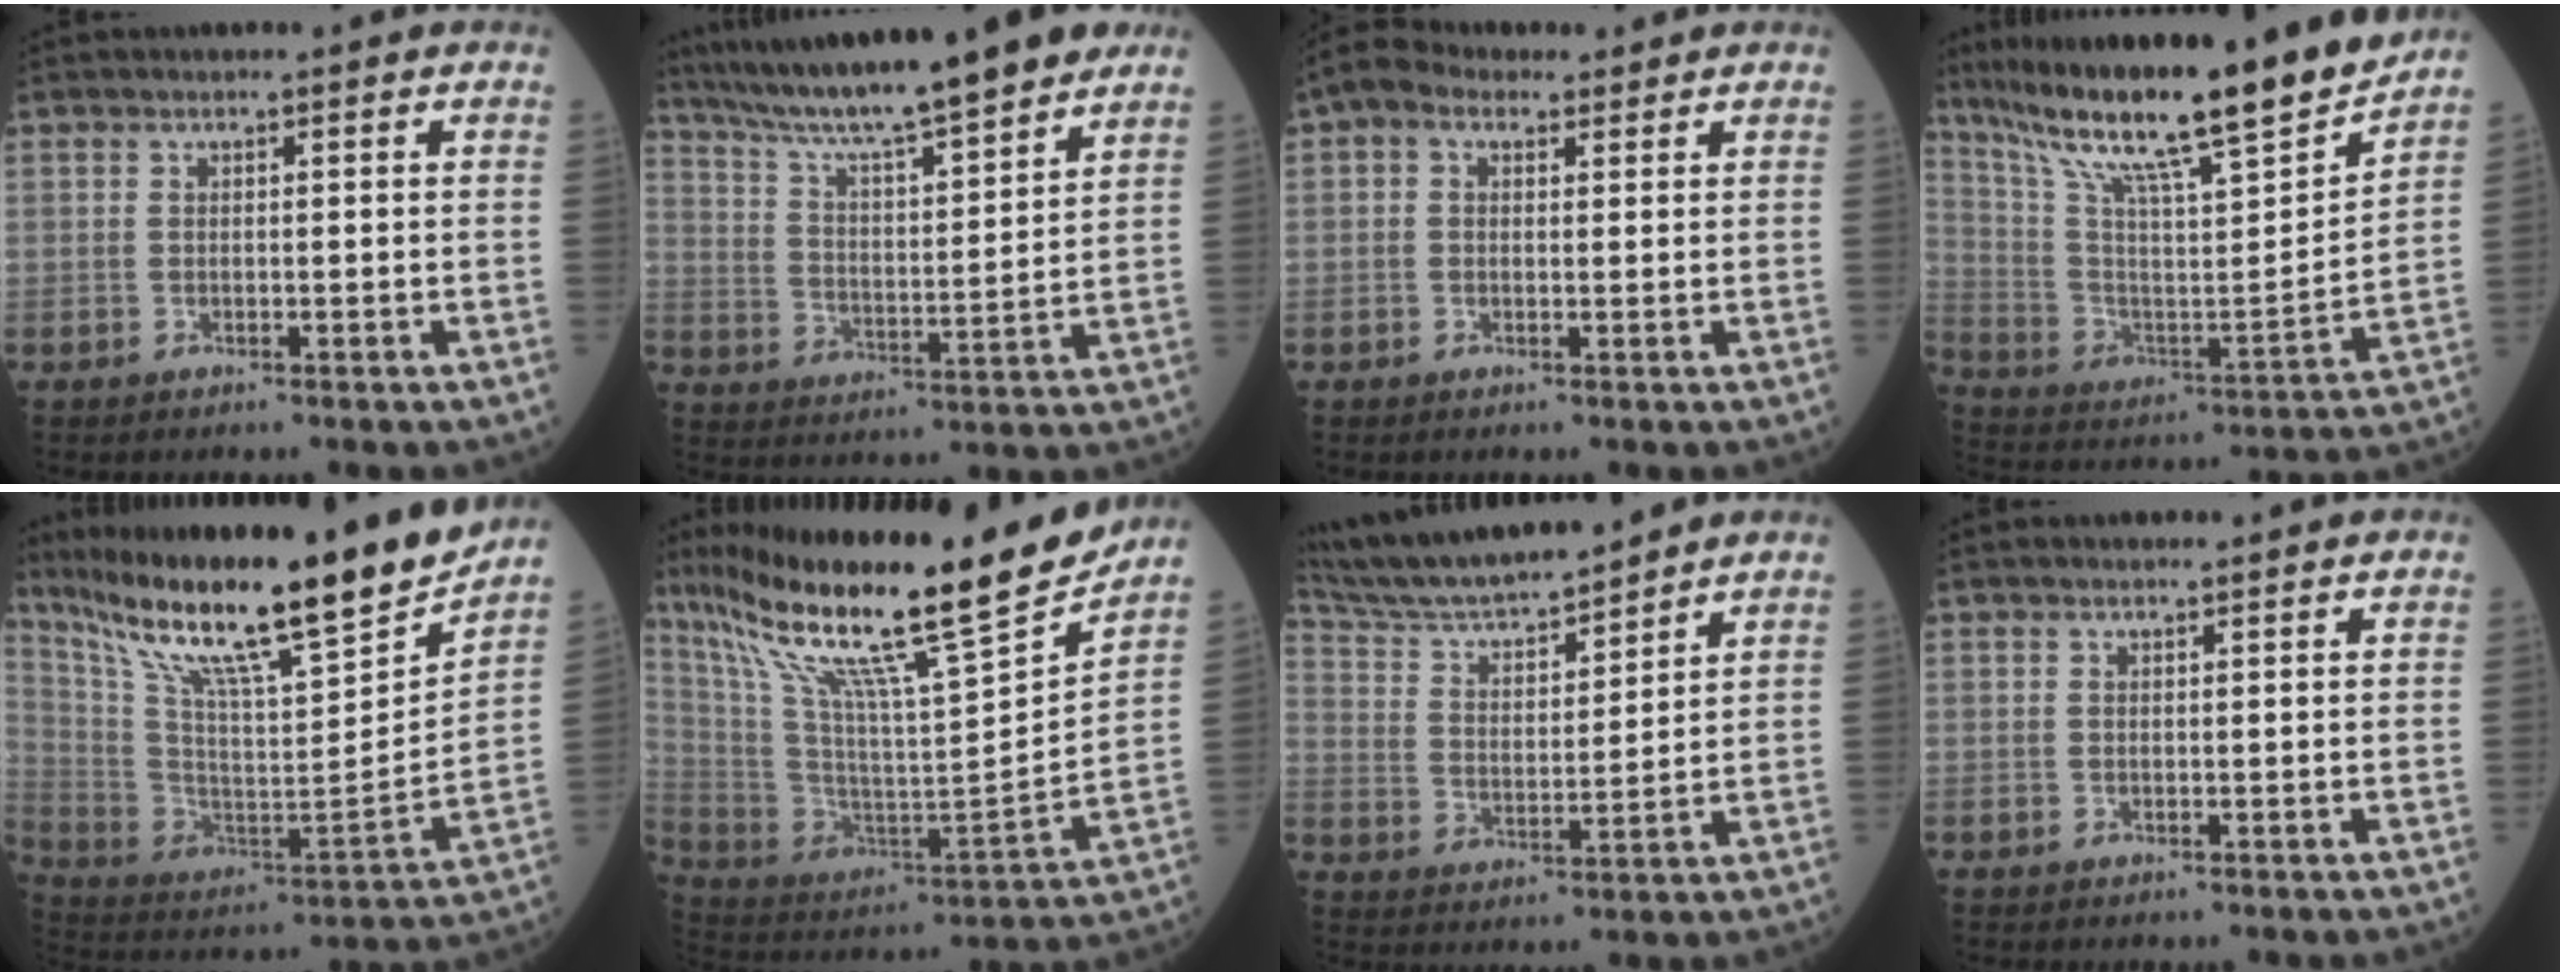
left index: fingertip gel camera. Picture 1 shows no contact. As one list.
[{"total": 18.9, "force": [16.0, 0.7, 10.1], "torque": [-0.165, 0.014, 0.254]}, {"total": 4.3, "force": [2.5, 2.7, 2.2], "torque": [-0.051, 0.036, 0.047]}, {"total": 23.4, "force": [19.2, 0.1, 13.3], "torque": [-0.227, -0.015, 0.316]}, {"total": 25.3, "force": [20.1, 1.3, 15.3], "torque": [-0.273, -0.022, 0.333]}, {"total": 26.9, "force": [20.0, 1.5, 17.9], "torque": [-0.314, -0.003, 0.335]}, {"total": 14.1, "force": [13.0, 1.1, 5.3], "torque": [-0.102, 0.014, 0.235]}, {"total": 0.8, "force": [0.8, 0.0, 0.4], "torque": [-0.009, 0.005, 0.014]}]